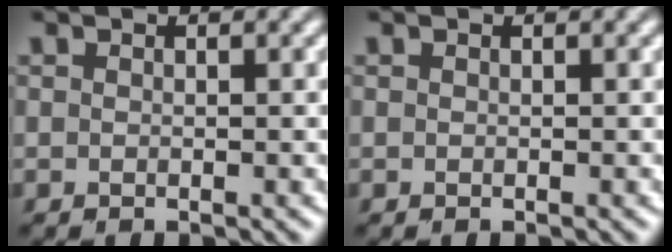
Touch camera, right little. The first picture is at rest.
{"total": 0.0}